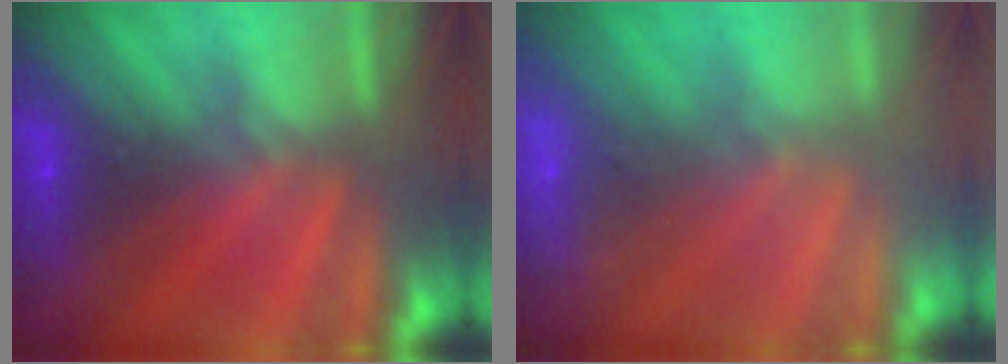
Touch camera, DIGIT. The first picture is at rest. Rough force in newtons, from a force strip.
{"total": 2.4}